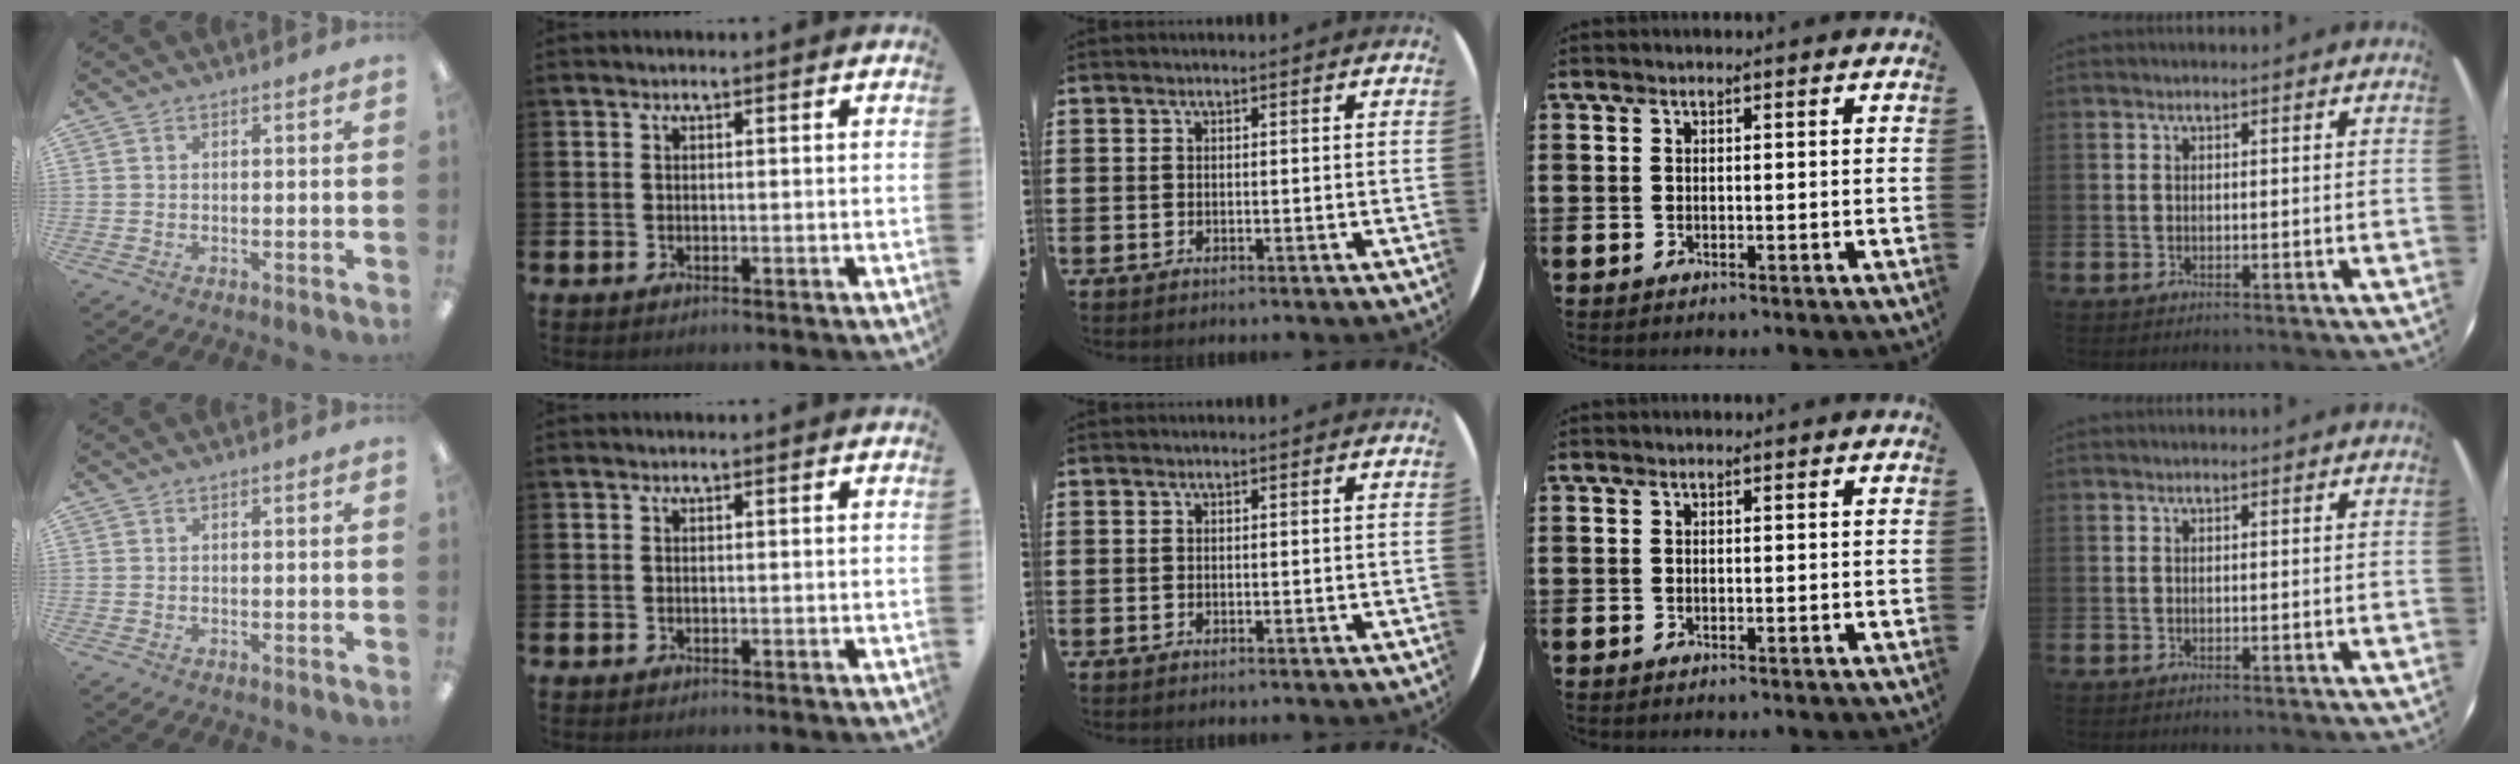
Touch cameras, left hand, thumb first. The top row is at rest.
{}